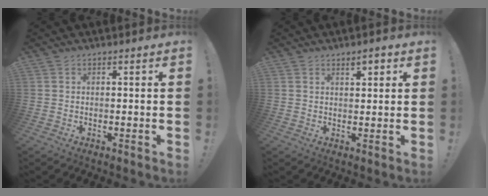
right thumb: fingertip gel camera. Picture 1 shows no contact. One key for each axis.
{"total": 2.9, "fx": 1.8, "fy": 0.9, "fz": 2.1, "tx": -0.022, "ty": -0.009, "tz": 0.026}